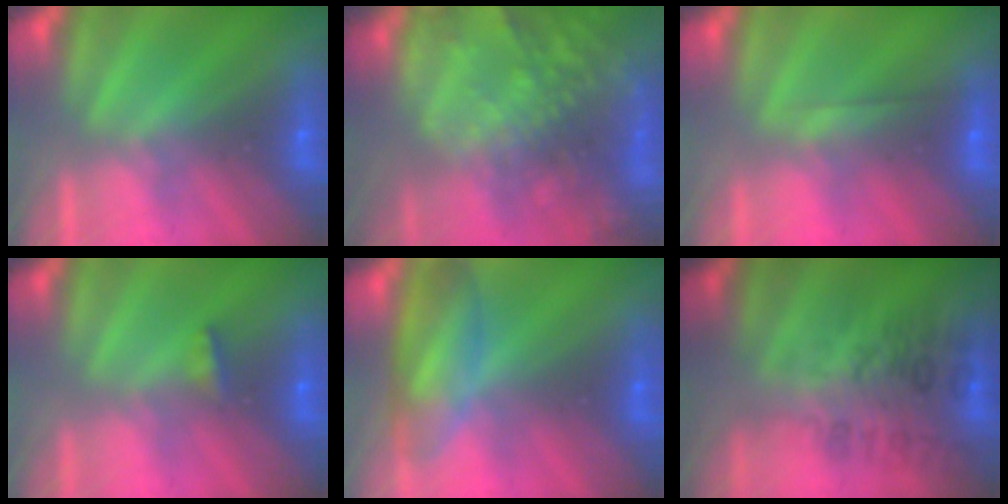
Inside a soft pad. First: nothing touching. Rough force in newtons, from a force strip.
{"total": 8.5}
{"total": 1.9}
{"total": 2.9}
{"total": 4.7}
{"total": 2.7}